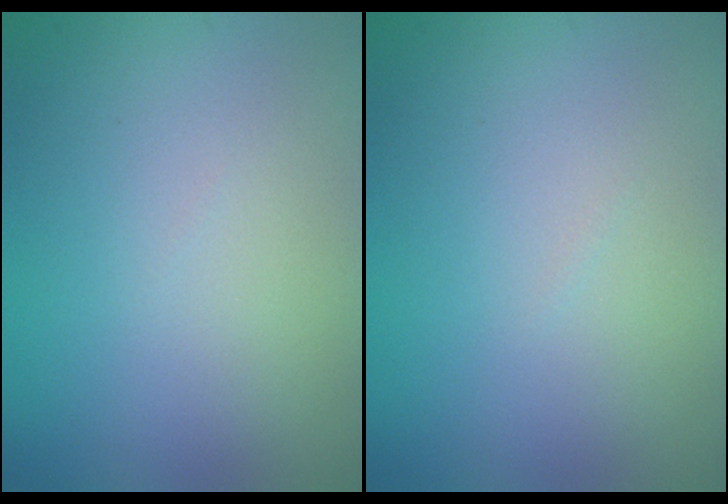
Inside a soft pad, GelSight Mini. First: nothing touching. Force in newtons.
{"total": 0.0}